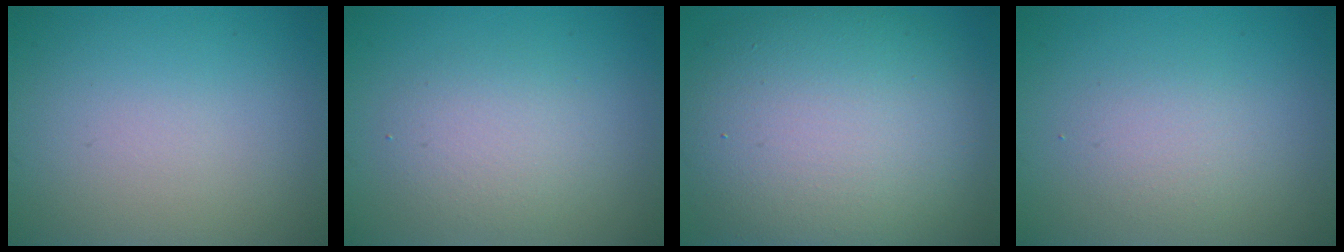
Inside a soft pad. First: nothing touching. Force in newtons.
{"total": 2.6, "press": 2.6, "slide": 0.1}
{"total": 12.7, "press": 12.6, "slide": 0.8}
{"total": 1.9, "press": 1.9, "slide": 0.1}